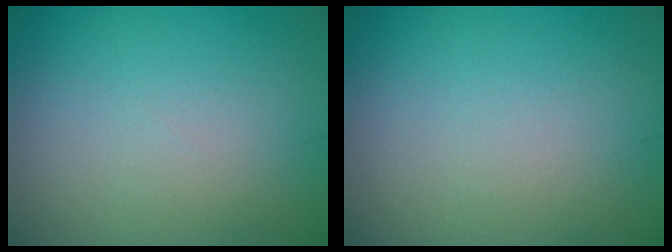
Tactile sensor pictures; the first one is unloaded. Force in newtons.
{"total": 0.0}